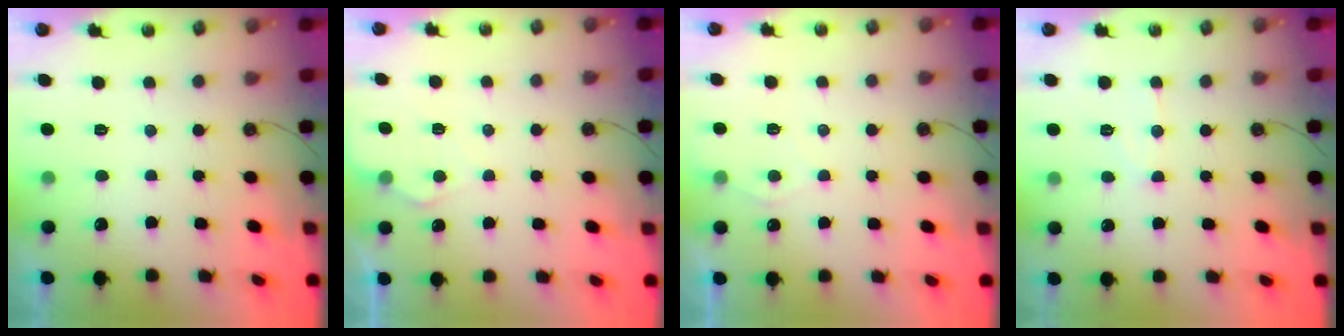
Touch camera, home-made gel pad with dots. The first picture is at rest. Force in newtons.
{"total": 5.7, "press": 5.6, "slide": 0.7}
{"total": 5.5, "press": 5.5, "slide": 0.6}
{"total": 8.4, "press": 8.3, "slide": 0.6}